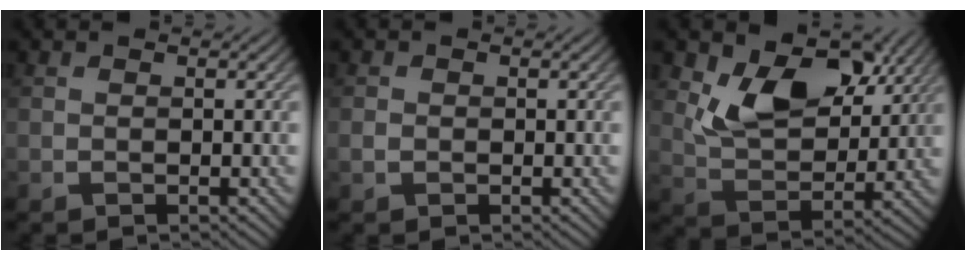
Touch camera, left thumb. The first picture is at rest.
{"total": 1.2, "force": [-0.2, 1.1, 0.5], "torque": [-0.011, -0.004, -0.009]}
{"total": 9.4, "force": [4.8, 5.7, 5.7], "torque": [-0.109, -0.017, 0.085]}